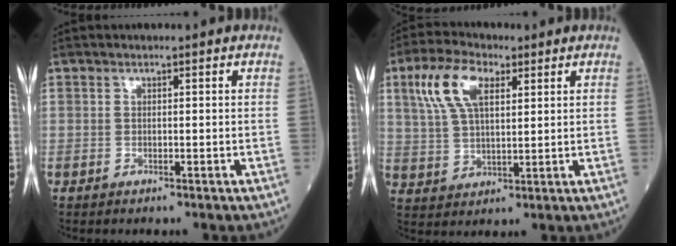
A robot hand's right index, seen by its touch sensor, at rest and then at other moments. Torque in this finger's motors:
{"motor_torque": [0.72, 0.59, 0.20, 0.06]}